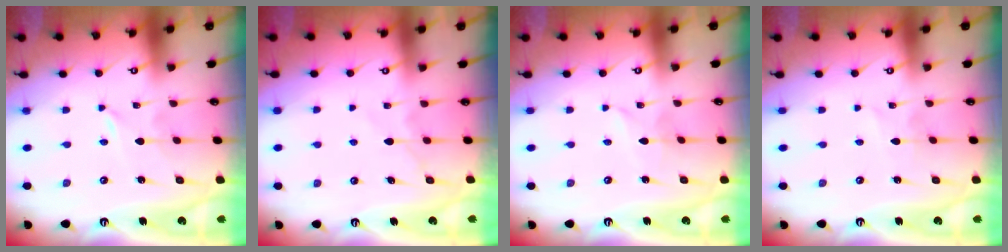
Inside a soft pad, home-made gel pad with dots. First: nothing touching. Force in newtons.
{"total": 6.2, "press": 6.2, "slide": 0.8}
{"total": 1.6, "press": 1.6, "slide": 0.2}
{"total": 2.8, "press": 2.7, "slide": 0.3}